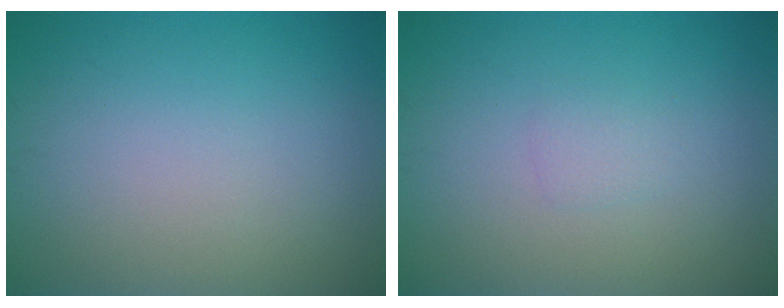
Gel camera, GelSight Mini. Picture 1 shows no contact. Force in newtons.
{"total": 0.9, "press": 0.9, "slide": 0.1}